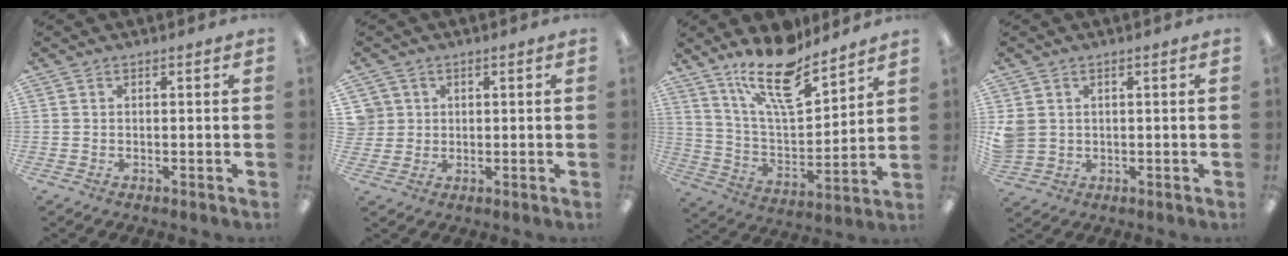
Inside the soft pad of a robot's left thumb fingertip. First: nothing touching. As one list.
[{"total": 3.8, "force": [1.2, 3.6, 0.0], "torque": [-0.007, 0.006, 0.021]}, {"total": 17.5, "force": [13.4, 5.7, 9.7], "torque": [-0.170, -0.083, 0.229]}, {"total": 4.0, "force": [1.0, 3.7, 1.3], "torque": [-0.029, 0.003, 0.020]}]